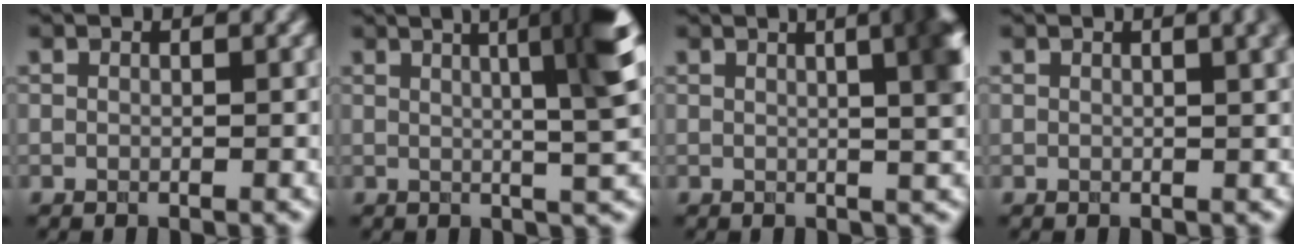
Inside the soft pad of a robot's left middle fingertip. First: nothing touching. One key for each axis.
{"total": 8.4, "fx": 2.4, "fy": 1.6, "fz": 7.8, "tx": -0.075, "ty": 0.023, "tz": 0.029}
{"total": 8.4, "fx": 2.3, "fy": 3.5, "fz": 7.3, "tx": -0.028, "ty": 0.041, "tz": 0.008}
{"total": 3.3, "fx": 1.3, "fy": 1.3, "fz": 2.8, "tx": -0.014, "ty": 0.010, "tz": 0.014}